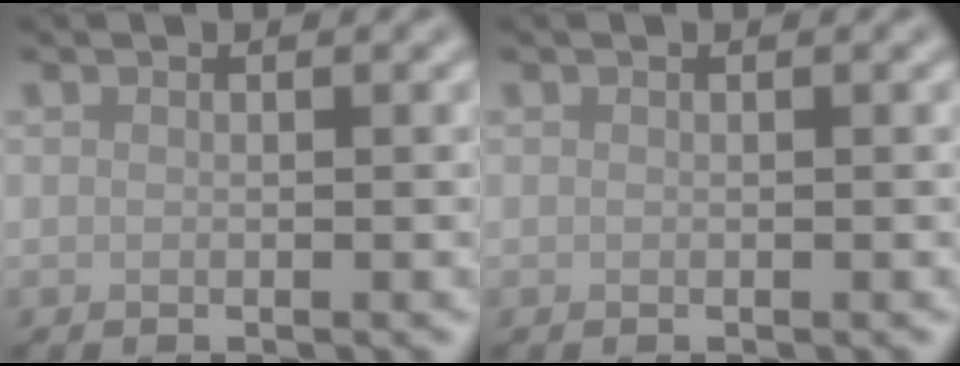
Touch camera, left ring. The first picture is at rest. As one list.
[{"total": 0.0}]